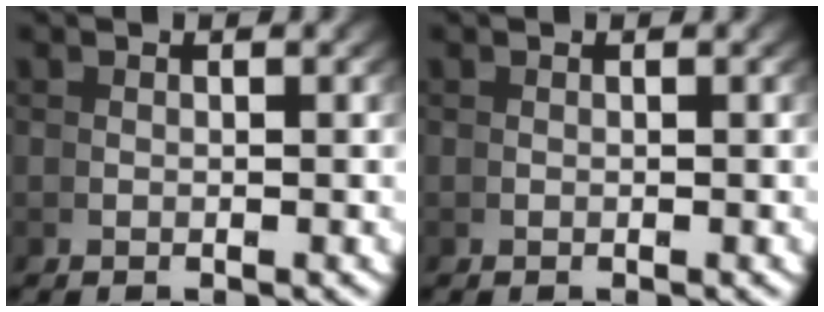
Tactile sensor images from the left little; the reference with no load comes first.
{"total": 0.0}